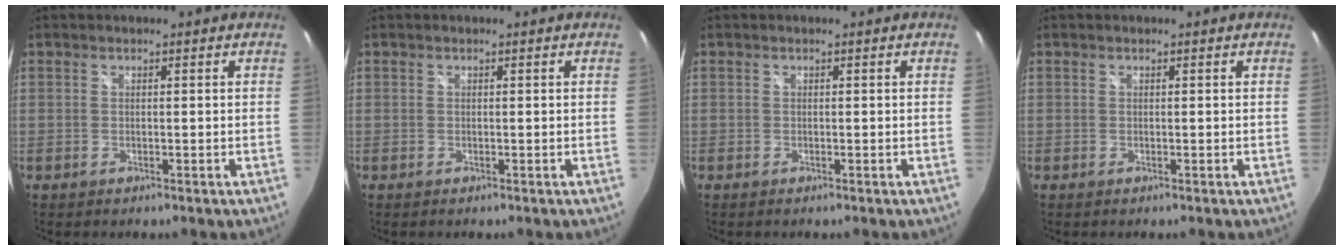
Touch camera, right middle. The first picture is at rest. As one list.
[{"total": 0.0}, {"total": 0.0}, {"total": 0.0}]